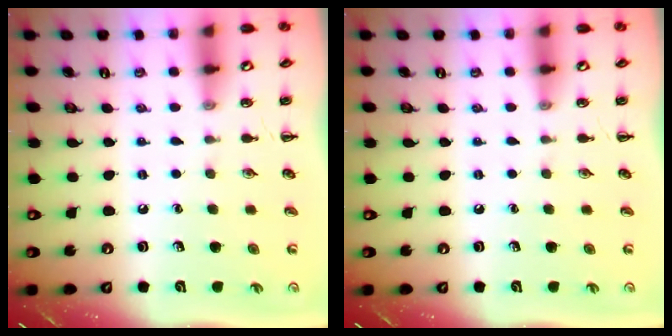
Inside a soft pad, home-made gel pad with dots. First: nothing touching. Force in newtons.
{"total": 0.0}